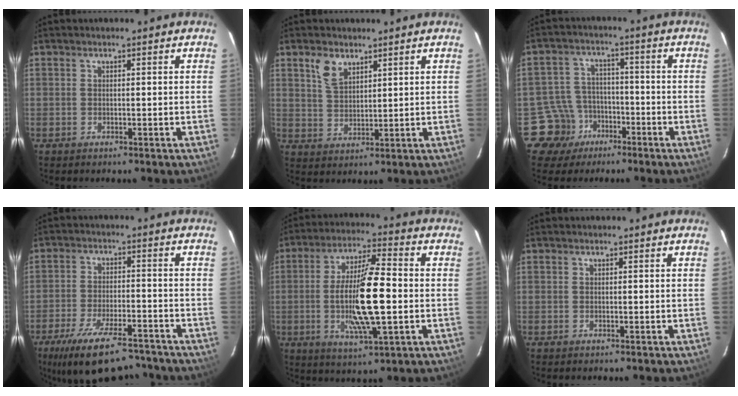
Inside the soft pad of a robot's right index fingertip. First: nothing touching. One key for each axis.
{"total": 5.1, "fx": 3.2, "fy": 2.8, "fz": 2.9, "tx": -0.055, "ty": 0.006, "tz": 0.066}
{"total": 8.2, "fx": -4.7, "fy": 6.7, "fz": -0.2, "tx": -0.020, "ty": 0.031, "tz": -0.073}
{"total": 17.0, "fx": -13.2, "fy": 5.7, "fz": 9.2, "tx": -0.184, "ty": -0.027, "tz": -0.203}
{"total": 15.2, "fx": -2.1, "fy": 3.1, "fz": 14.7, "tx": -0.276, "ty": -0.008, "tz": -0.037}
{"total": 0.0}